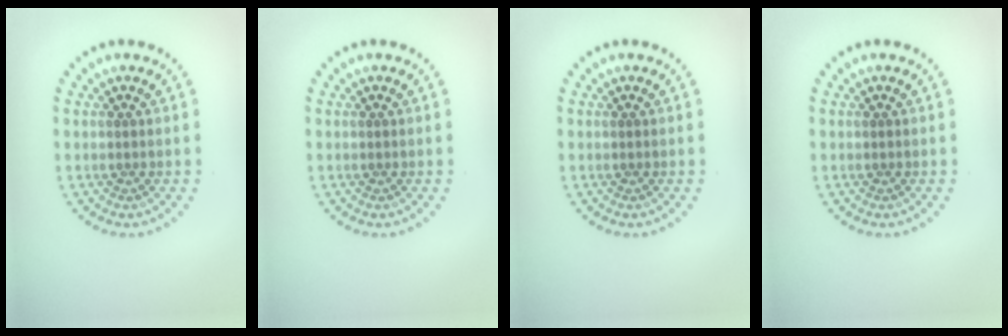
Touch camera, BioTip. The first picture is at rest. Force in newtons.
{"total": 0.0}
{"total": 0.0}
{"total": 0.0}